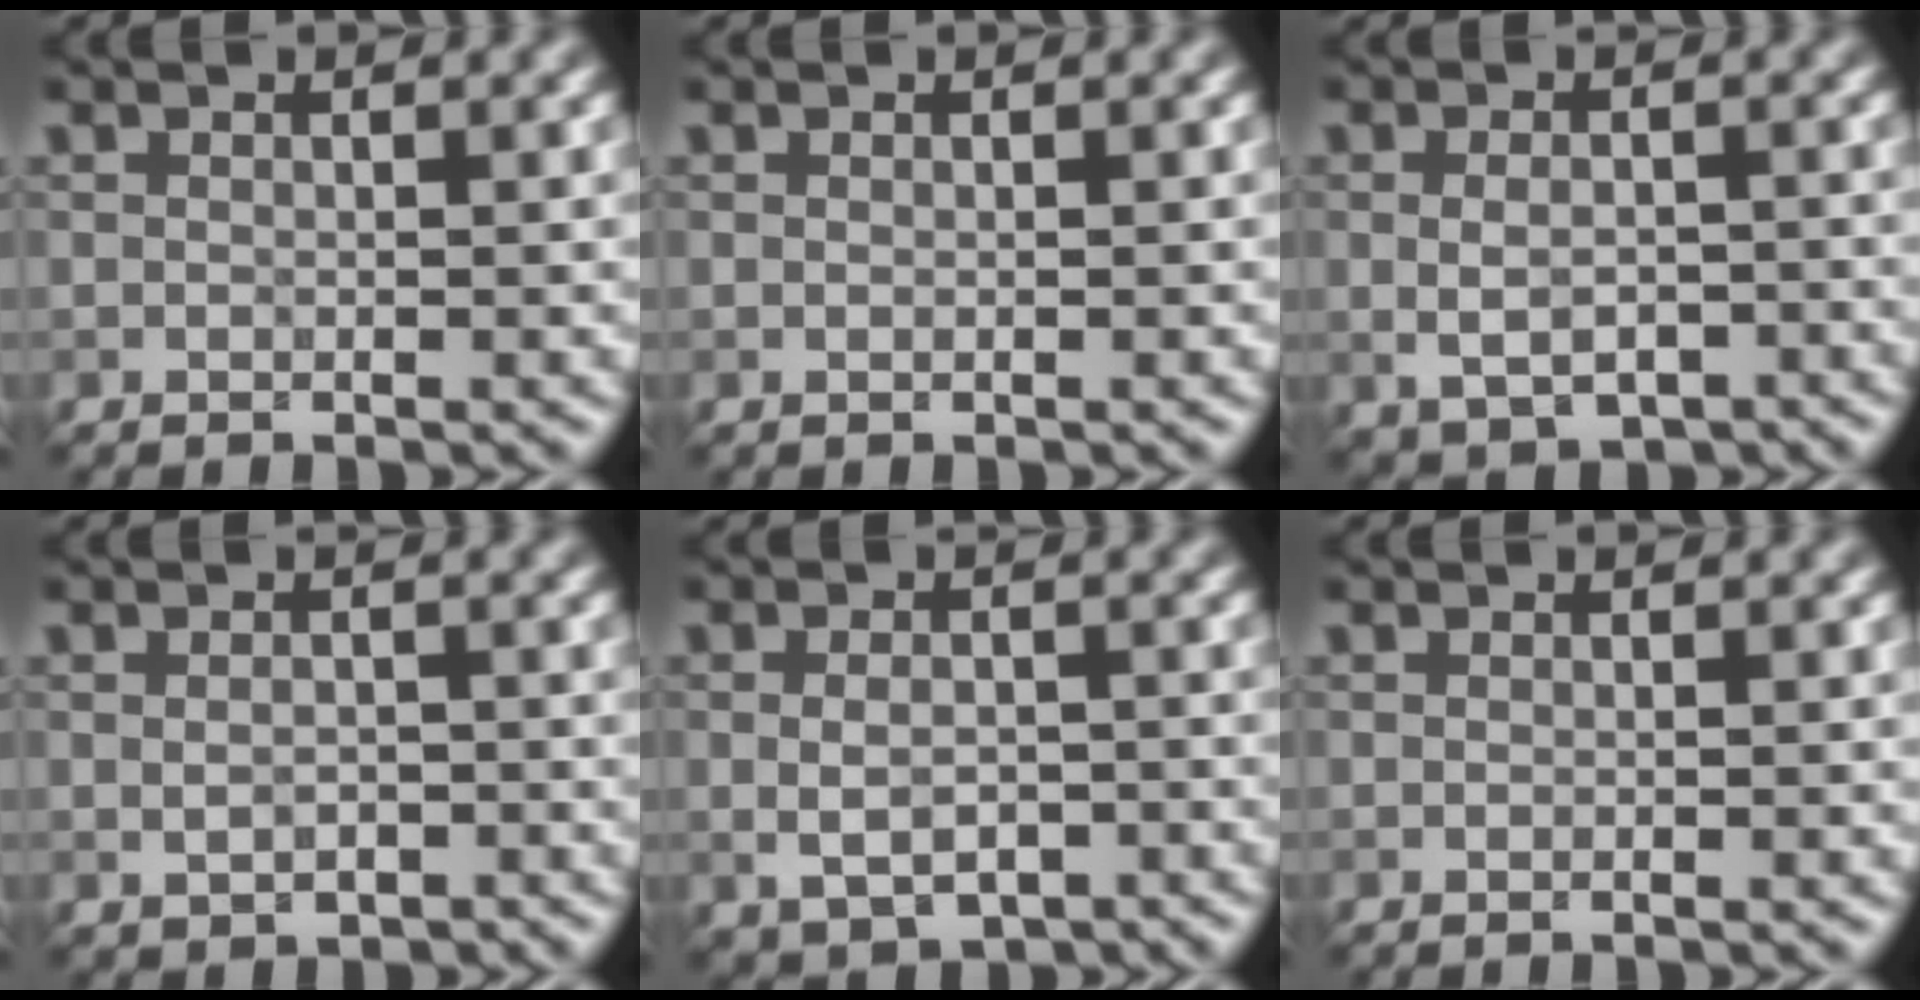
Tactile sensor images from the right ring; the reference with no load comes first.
{"total": 0.0}
{"total": 4.0, "force": [-1.1, 2.4, 3.0], "torque": [-0.055, -0.007, -0.015]}
{"total": 2.2, "force": [-0.8, 1.4, 1.5], "torque": [-0.027, -0.003, -0.011]}
{"total": 4.5, "force": [-1.5, 2.8, 3.2], "torque": [-0.053, -0.005, -0.022]}
{"total": 0.0}